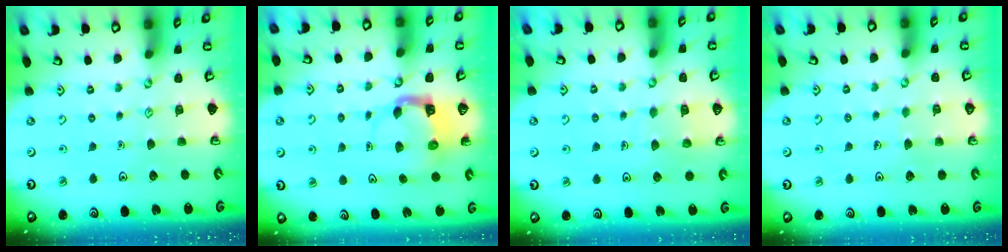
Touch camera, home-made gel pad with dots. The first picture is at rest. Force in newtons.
{"total": 4.3, "press": 4.3, "slide": 0.2}
{"total": 6.3, "press": 6.3, "slide": 0.4}
{"total": 2.5, "press": 2.5, "slide": 0.2}